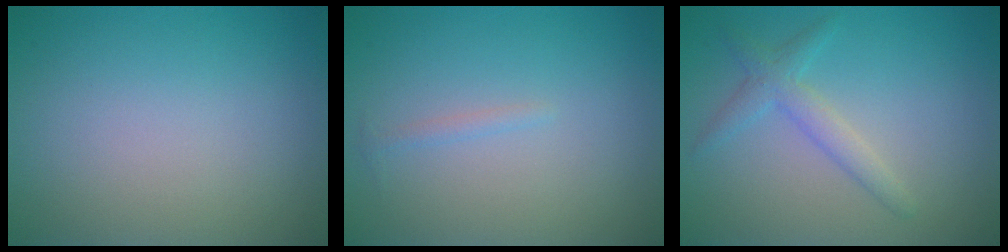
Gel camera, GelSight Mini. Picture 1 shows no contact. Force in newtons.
{"total": 0.6, "press": 0.6, "slide": 0.1}
{"total": 2.3, "press": 2.3, "slide": 0.1}